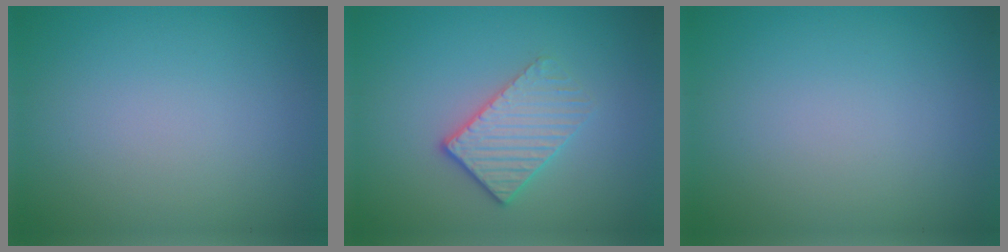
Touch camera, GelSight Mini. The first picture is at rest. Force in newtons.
{"total": 3.2, "press": 2.8, "slide": 1.5}
{"total": 0.0}